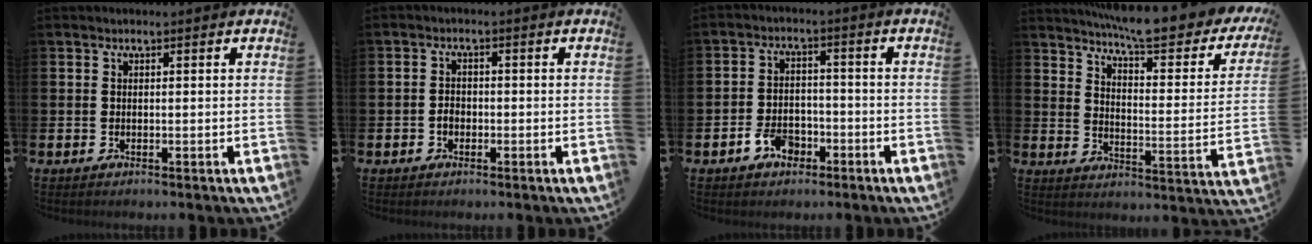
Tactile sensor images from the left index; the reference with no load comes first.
{"total": 1.6, "force": [-0.6, 1.3, 0.7], "torque": [0.002, -0.004, -0.016]}
{"total": 4.3, "force": [-2.9, 2.6, 1.9], "torque": [-0.034, 0.012, -0.056]}
{"total": 8.2, "force": [7.5, 0.5, 3.3], "torque": [-0.076, -0.064, 0.122]}